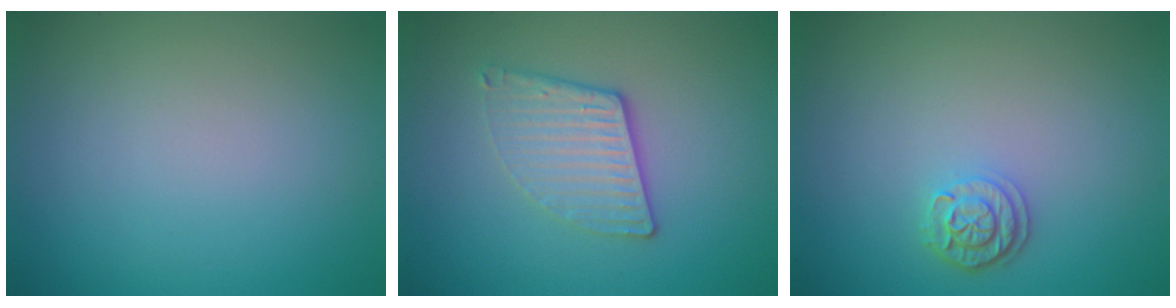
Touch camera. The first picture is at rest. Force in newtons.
{"total": 3.1, "press": 2.7, "slide": 1.4}
{"total": 2.2, "press": 1.9, "slide": 1.1}